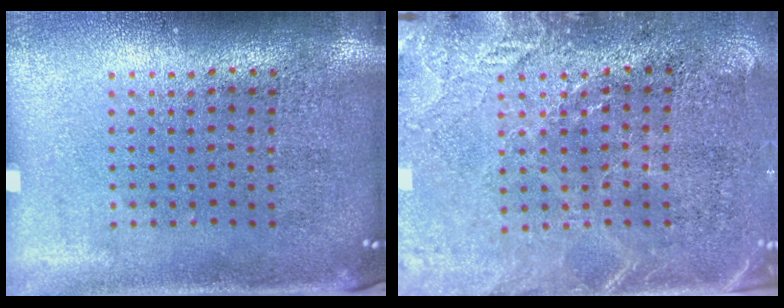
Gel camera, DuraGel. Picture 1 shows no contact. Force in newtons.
{"total": 2.9, "press": 2.7, "slide": 1.0}